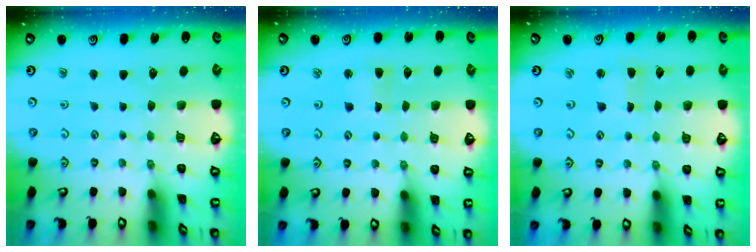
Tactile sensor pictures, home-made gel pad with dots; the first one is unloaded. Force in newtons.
{"total": 2.8, "press": 2.7, "slide": 0.6}
{"total": 1.6, "press": 1.6, "slide": 0.3}